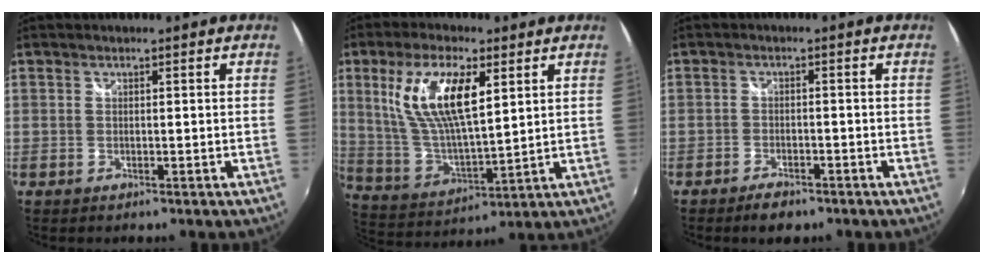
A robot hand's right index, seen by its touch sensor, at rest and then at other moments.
{"total": 15.0, "force": [5.7, 5.2, 12.8], "torque": [-0.247, 0.003, 0.120]}
{"total": 4.0, "force": [-3.0, 1.7, 1.9], "torque": [-0.047, -0.001, -0.049]}